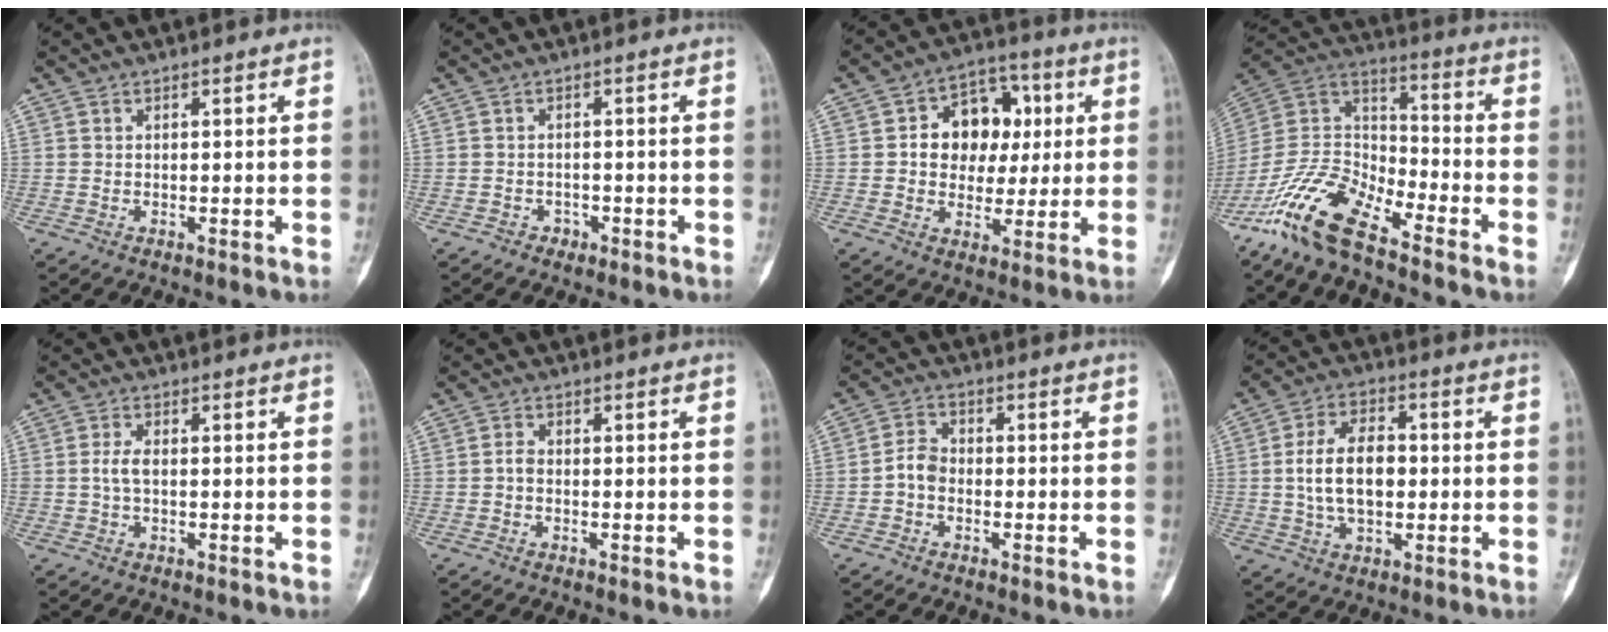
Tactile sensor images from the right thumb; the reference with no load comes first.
{"total": 1.6, "force": [-1.0, 1.2, 0.2], "torque": [0.001, 0.011, -0.016]}
{"total": 12.8, "force": [2.0, 9.8, 8.0], "torque": [-0.064, 0.014, 0.029]}
{"total": 15.2, "force": [-11.3, 4.9, 8.9], "torque": [-0.165, 0.072, -0.226]}
{"total": 2.7, "force": [-0.1, 1.5, 2.3], "torque": [-0.052, 0.006, -0.005]}
{"total": 1.4, "force": [-0.4, 0.9, 1.0], "torque": [-0.016, 0.003, -0.012]}
{"total": 3.8, "force": [-1.2, 2.8, 2.4], "torque": [-0.036, 0.016, -0.033]}
{"total": 11.2, "force": [0.0, 6.7, 9.0], "torque": [-0.152, 0.014, -0.001]}